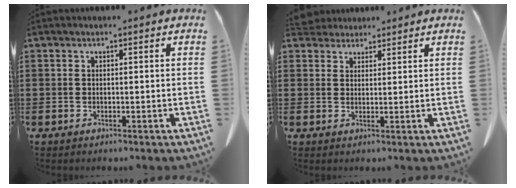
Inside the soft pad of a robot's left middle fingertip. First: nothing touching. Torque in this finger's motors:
{"motor_torque": [0.17, -0.11, -0.01, -0.02]}